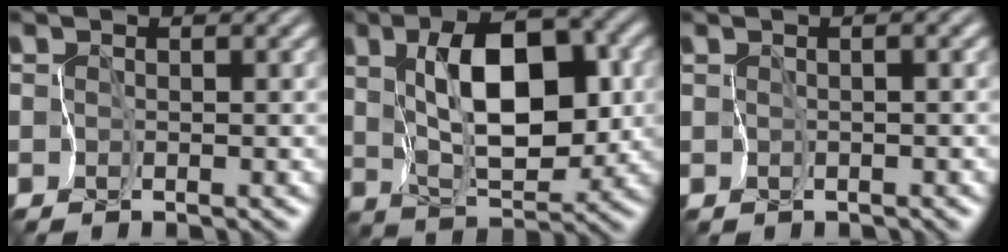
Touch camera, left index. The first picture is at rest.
{"total": 8.1, "force": [2.2, 4.0, 6.8], "torque": [-0.108, 0.006, 0.044]}
{"total": 0.6, "force": [-0.3, 0.2, 0.5], "torque": [-0.004, -0.006, -0.001]}